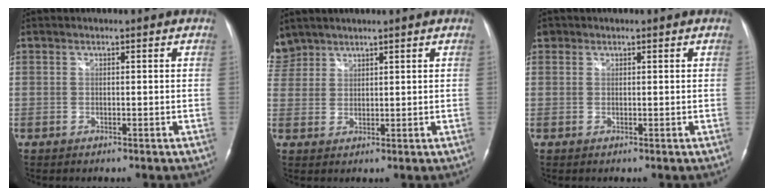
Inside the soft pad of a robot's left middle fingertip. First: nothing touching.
{"total": 4.7, "force": [4.1, 2.3, -0.1], "torque": [0.000, 0.014, 0.090]}
{"total": 0.7, "force": [0.4, 0.6, 0.0], "torque": [0.004, 0.003, 0.005]}